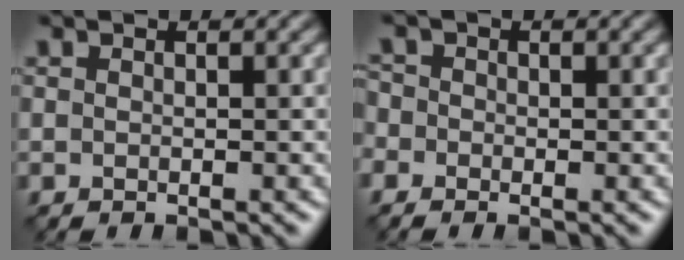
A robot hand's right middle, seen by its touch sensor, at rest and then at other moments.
{"total": 2.6, "force": [-1.1, 2.1, 1.1], "torque": [-0.007, 0.009, -0.025]}